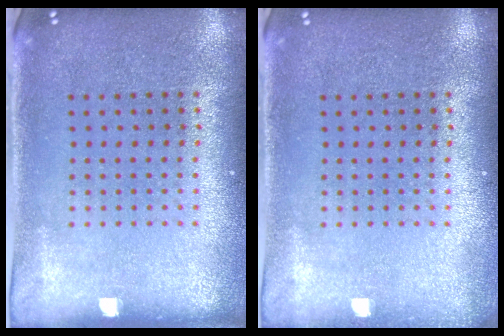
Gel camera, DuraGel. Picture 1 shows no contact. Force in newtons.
{"total": 0.6, "press": 0.5, "slide": 0.2}